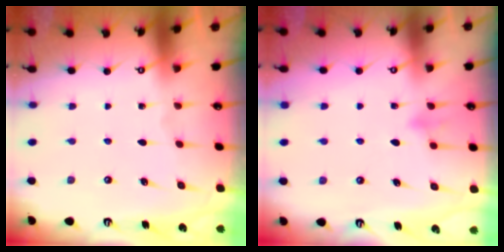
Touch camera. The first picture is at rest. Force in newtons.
{"total": 7.6, "press": 7.5, "slide": 0.8}